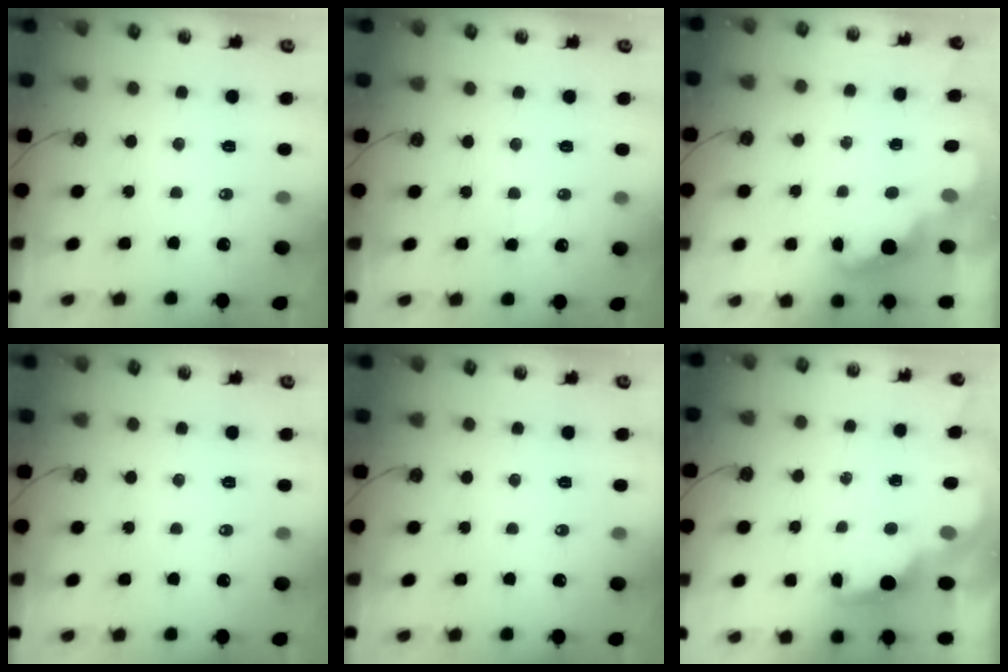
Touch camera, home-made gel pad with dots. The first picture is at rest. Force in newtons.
{"total": 3.3, "press": 3.1, "slide": 1.0}
{"total": 2.4, "press": 2.3, "slide": 0.5}
{"total": 0.0}
{"total": 0.0}
{"total": 2.1, "press": 1.9, "slide": 0.8}